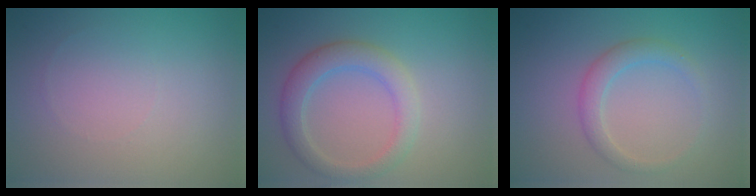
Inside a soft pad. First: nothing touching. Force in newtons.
{"total": 3.4, "press": 3.4, "slide": 0.4}
{"total": 2.1, "press": 2.1, "slide": 0.2}